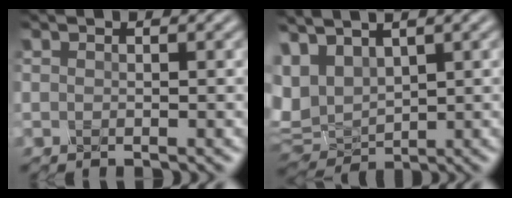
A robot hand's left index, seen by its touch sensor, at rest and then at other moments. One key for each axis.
{"total": 6.7, "fx": 2.8, "fy": 4.1, "fz": 4.4, "tx": -0.115, "ty": 0.013, "tz": 0.078}